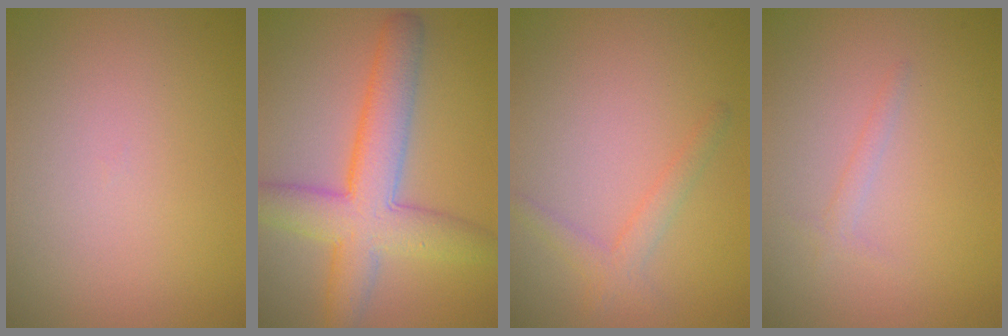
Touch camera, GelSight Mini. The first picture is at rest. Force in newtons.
{"total": 7.3, "press": 7.3, "slide": 0.1}
{"total": 1.8, "press": 1.8, "slide": 0.0}
{"total": 0.9, "press": 0.9, "slide": 0.0}